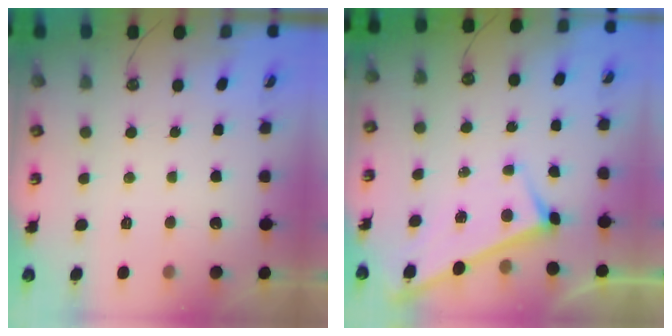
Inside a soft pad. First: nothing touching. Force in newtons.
{"total": 3.3, "press": 3.2, "slide": 0.3}